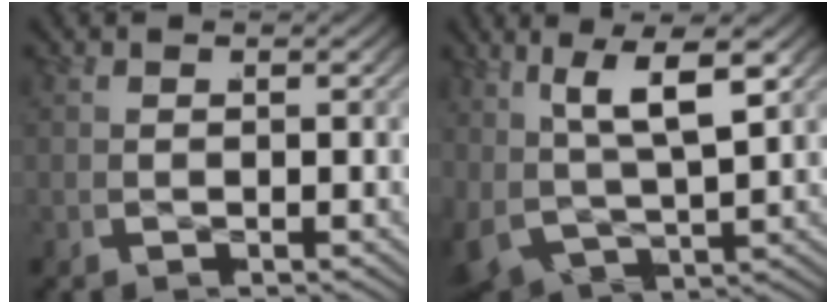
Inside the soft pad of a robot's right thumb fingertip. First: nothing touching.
{"total": 8.3, "force": [0.8, 5.1, 6.5], "torque": [-0.140, -0.016, 0.029]}